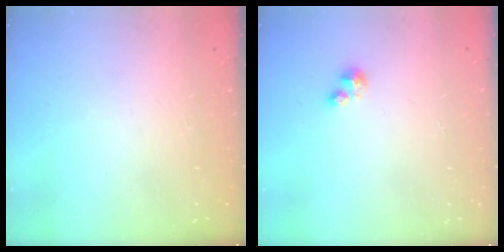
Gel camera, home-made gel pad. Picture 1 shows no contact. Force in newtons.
{"total": 2.1, "press": 2.1, "slide": 0.2}